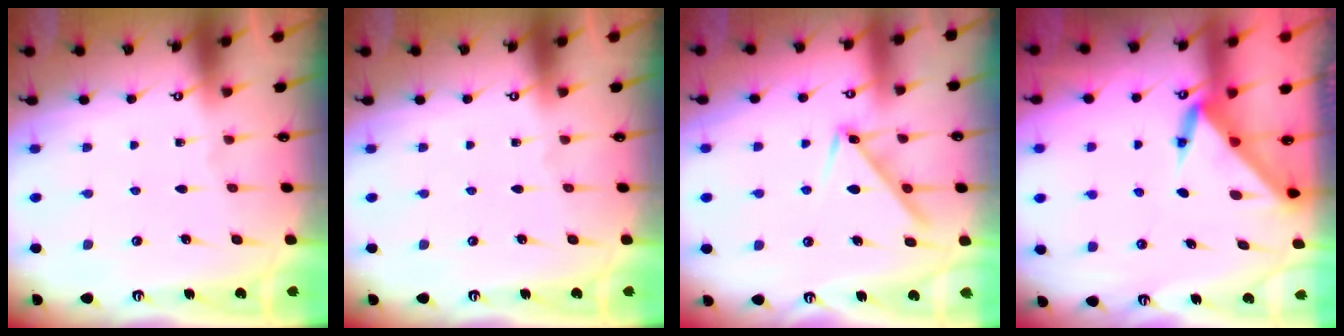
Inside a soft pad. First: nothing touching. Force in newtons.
{"total": 0.0}
{"total": 9.7, "press": 9.7, "slide": 0.1}
{"total": 3.6, "press": 3.6, "slide": 0.2}